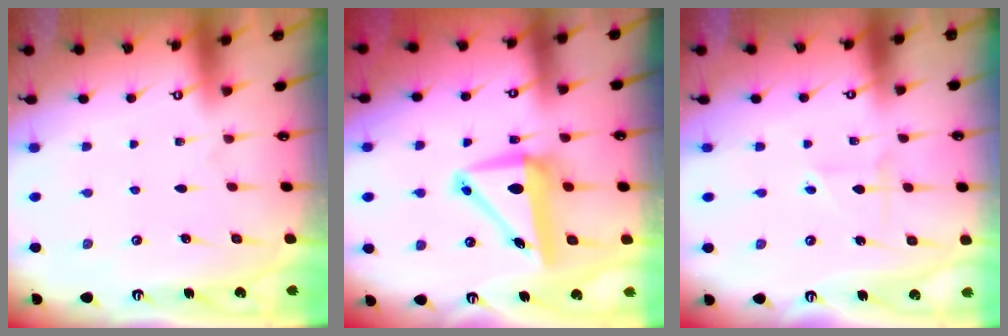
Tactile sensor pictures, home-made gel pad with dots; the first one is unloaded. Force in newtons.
{"total": 8.1, "press": 7.9, "slide": 1.8}
{"total": 1.8, "press": 1.7, "slide": 0.2}